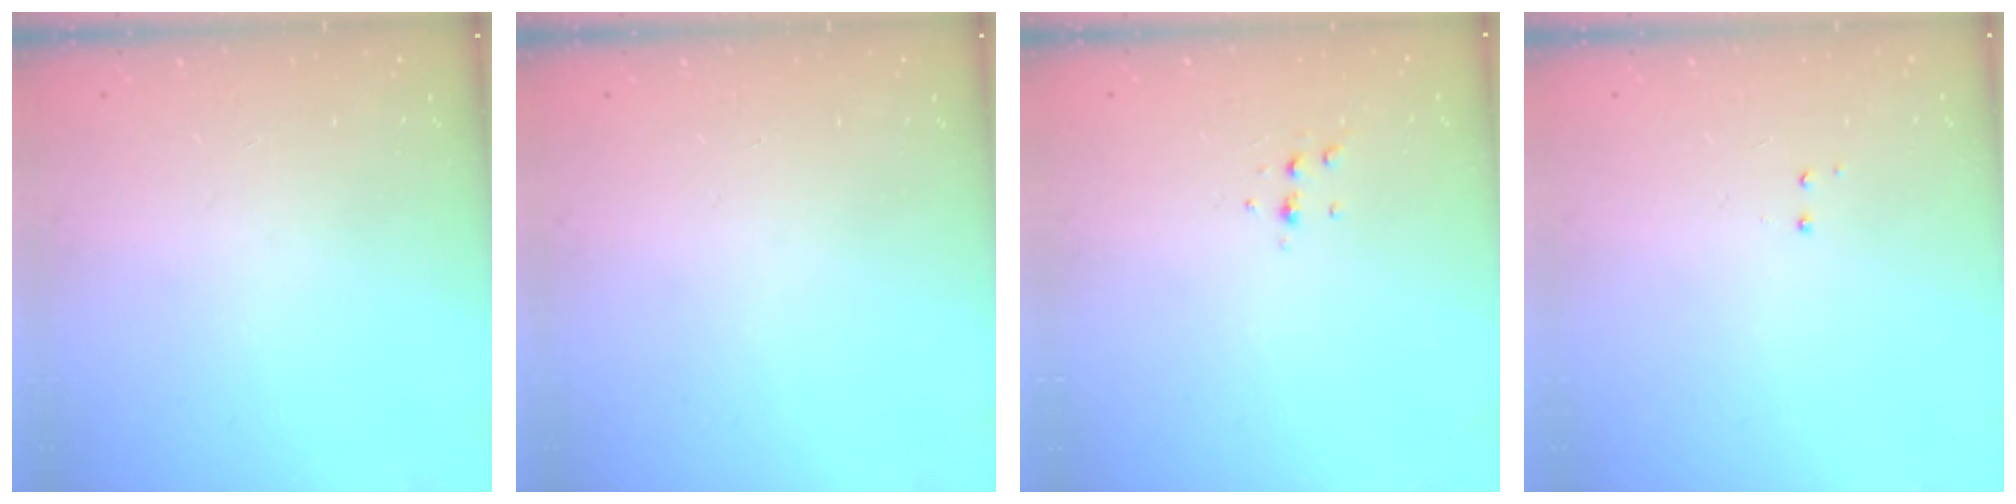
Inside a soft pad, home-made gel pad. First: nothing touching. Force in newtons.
{"total": 0.0}
{"total": 4.5, "press": 4.3, "slide": 1.3}
{"total": 2.9, "press": 2.8, "slide": 0.6}